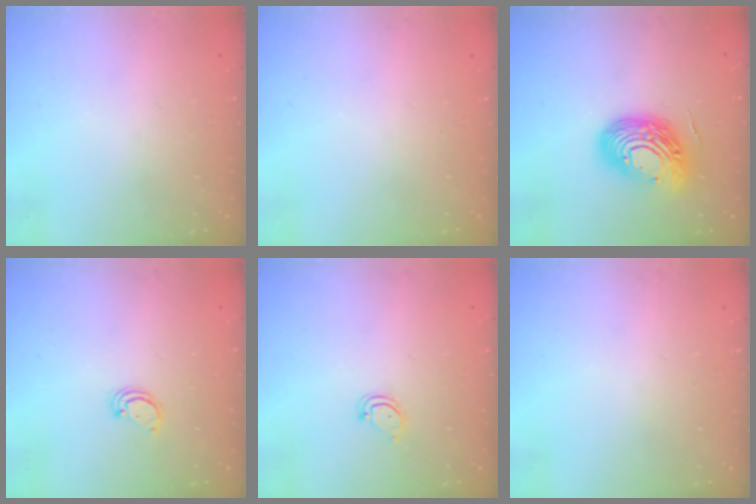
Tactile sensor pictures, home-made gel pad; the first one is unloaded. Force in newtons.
{"total": 0.0}
{"total": 15.7, "press": 15.7, "slide": 1.1}
{"total": 2.2, "press": 2.2, "slide": 0.1}
{"total": 3.9, "press": 3.9, "slide": 0.3}
{"total": 0.0}